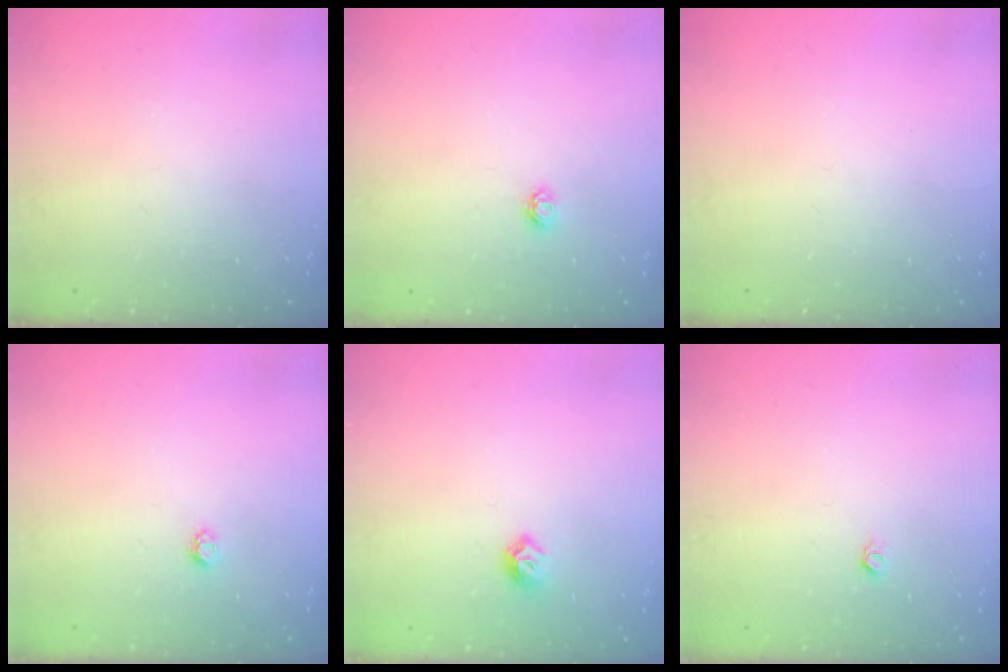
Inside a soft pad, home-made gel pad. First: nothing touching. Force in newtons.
{"total": 3.8, "press": 3.8, "slide": 0.5}
{"total": 0.0}
{"total": 3.8, "press": 3.7, "slide": 0.5}
{"total": 6.4, "press": 6.3, "slide": 0.9}
{"total": 3.0, "press": 2.9, "slide": 0.4}